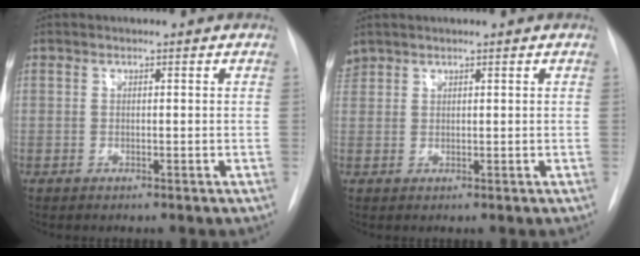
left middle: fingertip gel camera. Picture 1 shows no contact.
{"total": 1.8, "force": [1.6, 0.8, 0.0], "torque": [-0.005, 0.014, 0.034]}